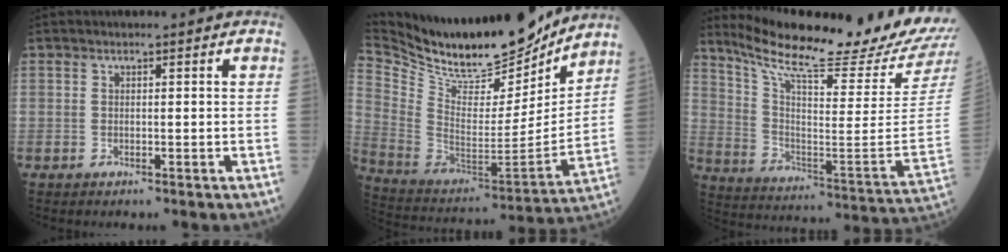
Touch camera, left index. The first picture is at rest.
{"total": 24.9, "force": [22.2, 5.8, 9.8], "torque": [-0.198, -0.043, 0.355]}
{"total": 25.6, "force": [22.7, -0.1, 11.9], "torque": [-0.207, -0.096, 0.322]}